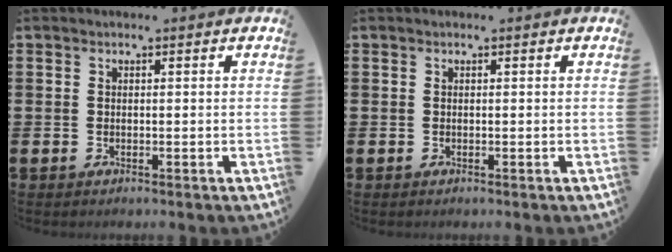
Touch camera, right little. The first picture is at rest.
{"total": 0.0}